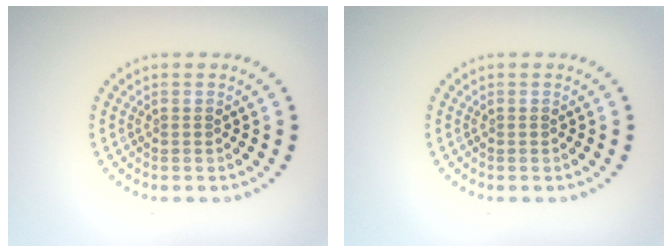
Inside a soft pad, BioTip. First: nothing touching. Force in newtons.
{"total": 0.0}